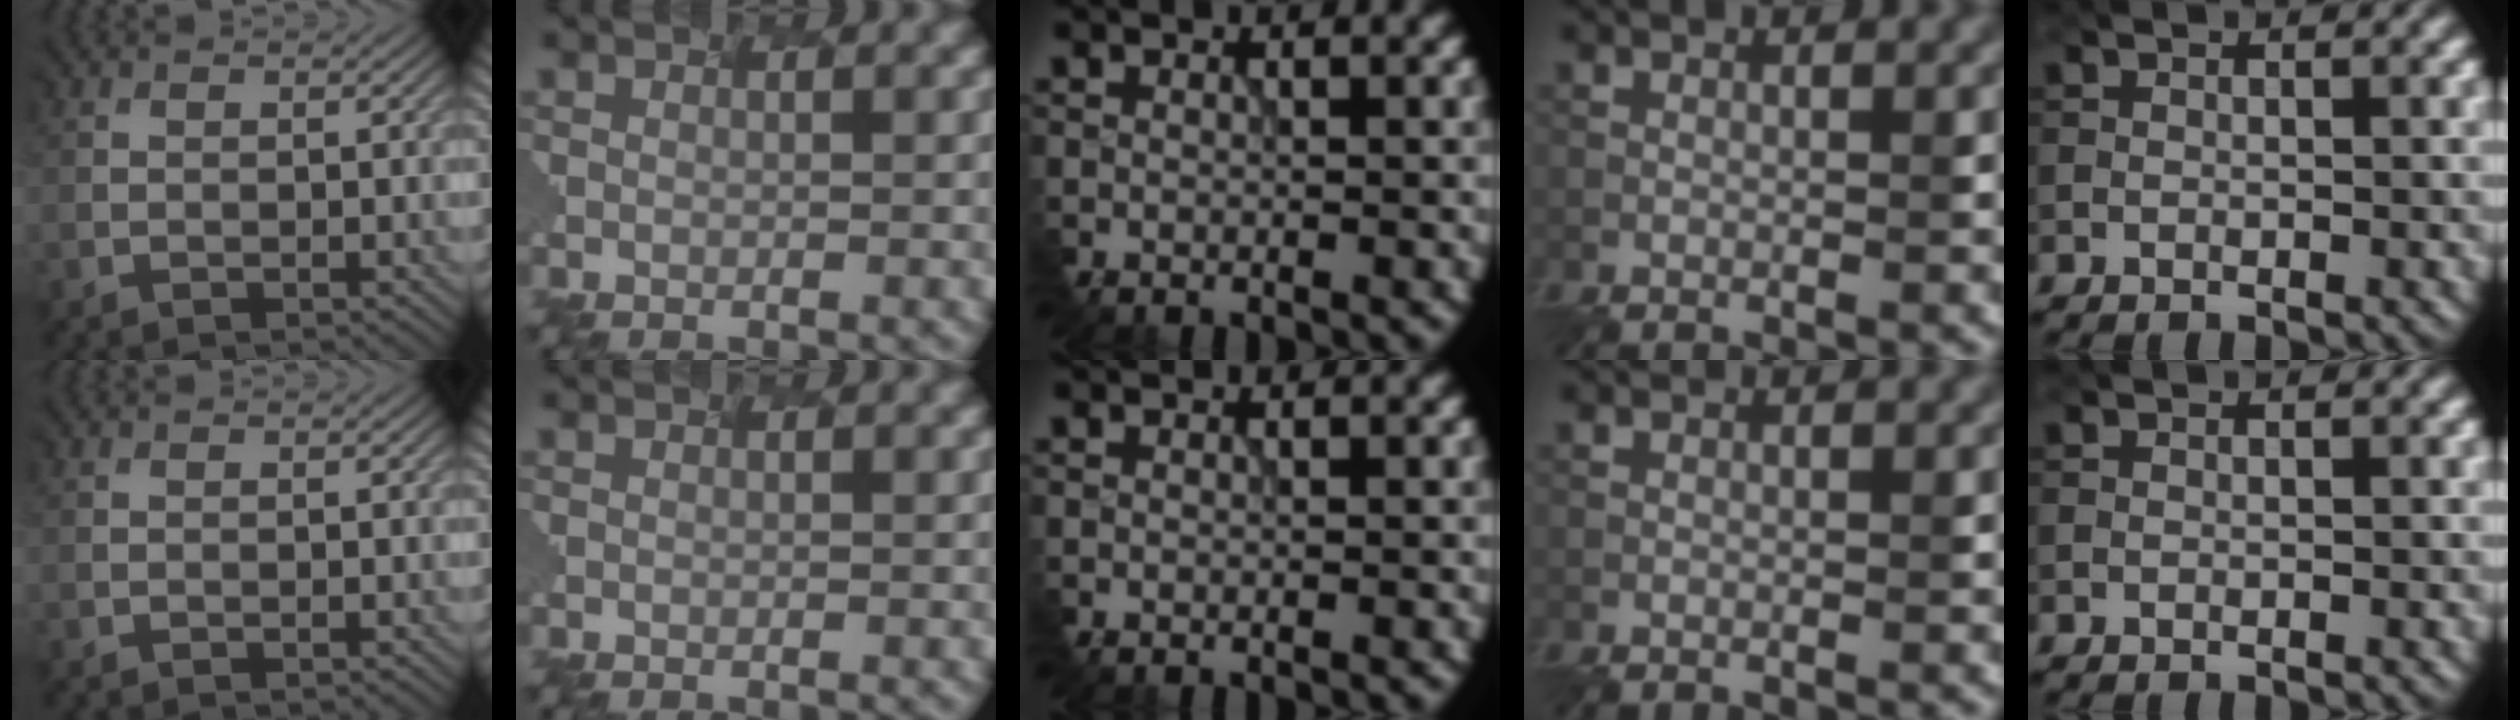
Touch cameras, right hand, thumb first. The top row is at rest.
{}